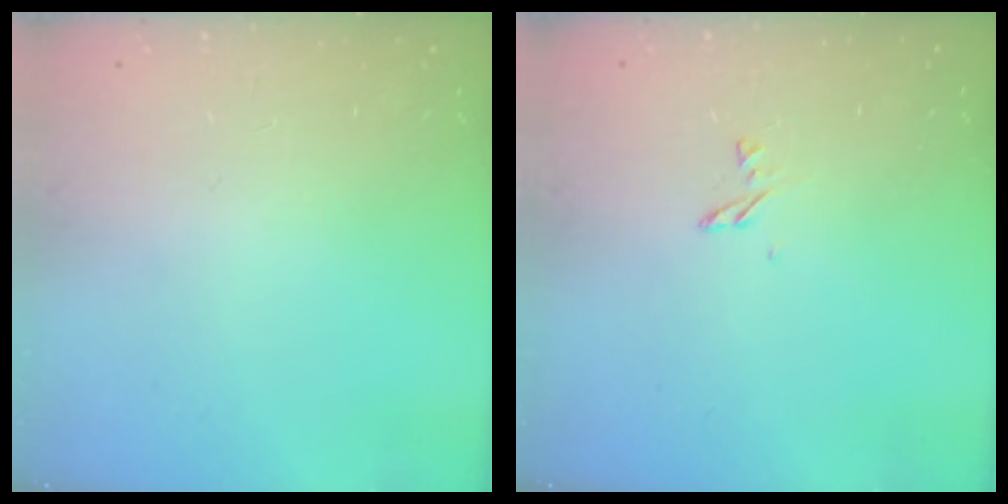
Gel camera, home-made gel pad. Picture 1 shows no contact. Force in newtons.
{"total": 4.3, "press": 4.3, "slide": 0.4}